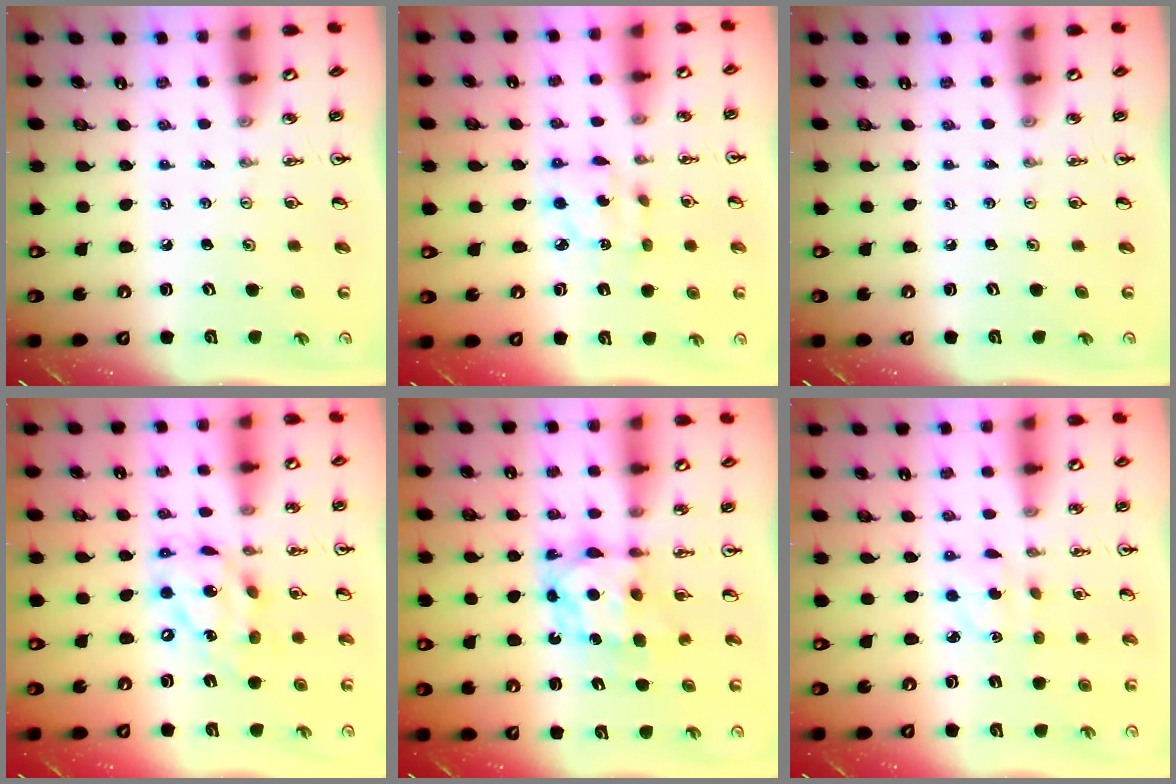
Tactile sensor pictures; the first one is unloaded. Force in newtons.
{"total": 5.3, "press": 5.3, "slide": 0.2}
{"total": 0.0}
{"total": 14.7, "press": 14.6, "slide": 1.7}
{"total": 6.7, "press": 6.7, "slide": 0.4}
{"total": 3.6, "press": 3.5, "slide": 0.7}